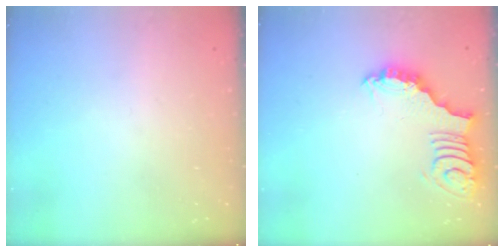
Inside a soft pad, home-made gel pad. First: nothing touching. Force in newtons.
{"total": 3.4, "press": 3.4, "slide": 0.6}